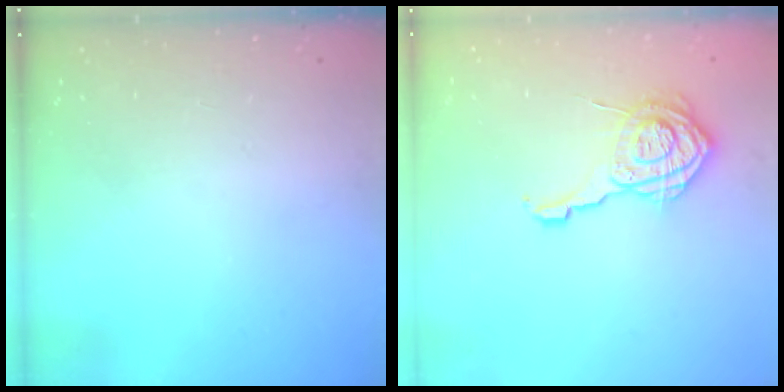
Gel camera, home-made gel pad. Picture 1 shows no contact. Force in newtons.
{"total": 11.7, "press": 11.6, "slide": 0.7}